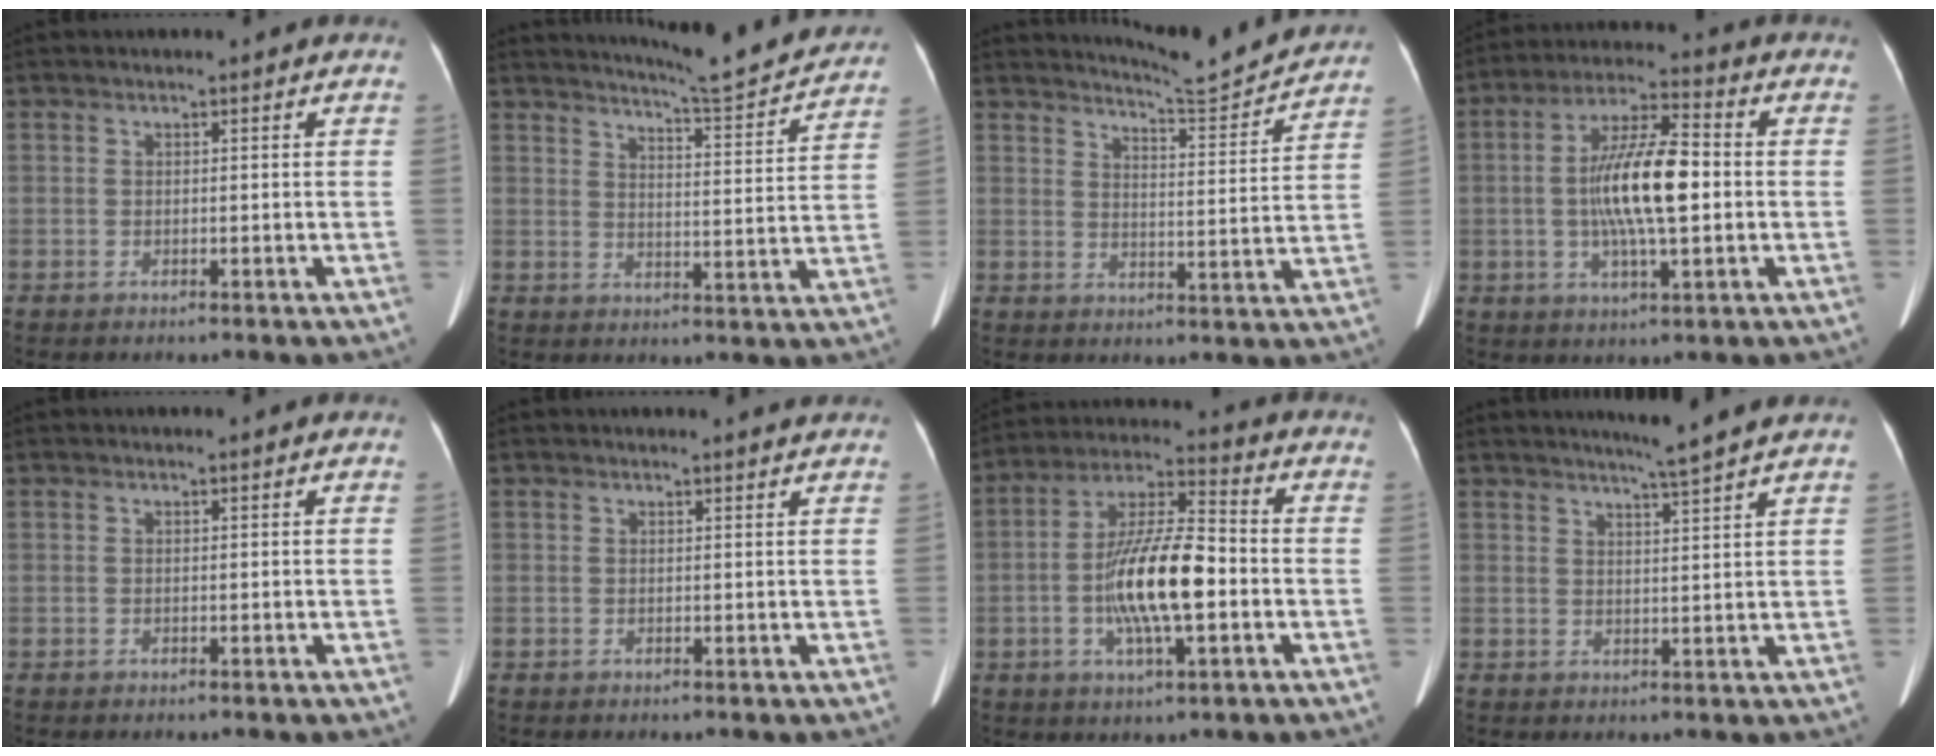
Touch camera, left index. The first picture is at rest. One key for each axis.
{"total": 13.4, "fx": 12.8, "fy": -0.1, "fz": 3.9, "tx": -0.061, "ty": -0.026, "tz": 0.162}
{"total": 10.0, "fx": 9.9, "fy": -0.8, "fz": 1.5, "tx": -0.036, "ty": -0.024, "tz": 0.137}
{"total": 12.4, "fx": -0.8, "fy": 2.6, "fz": 12.1, "tx": -0.230, "ty": 0.008, "tz": -0.013}
{"total": 0.0}
{"total": 1.3, "fx": 1.3, "fy": -0.3, "fz": 0.2, "tx": -0.013, "ty": -0.005, "tz": 0.012}
{"total": 13.4, "fx": -2.8, "fy": 2.9, "fz": 12.8, "tx": -0.249, "ty": 0.006, "tz": -0.048}
{"total": 4.7, "fx": 4.0, "fy": -1.4, "fz": 1.9, "tx": -0.033, "ty": -0.009, "tz": 0.060}